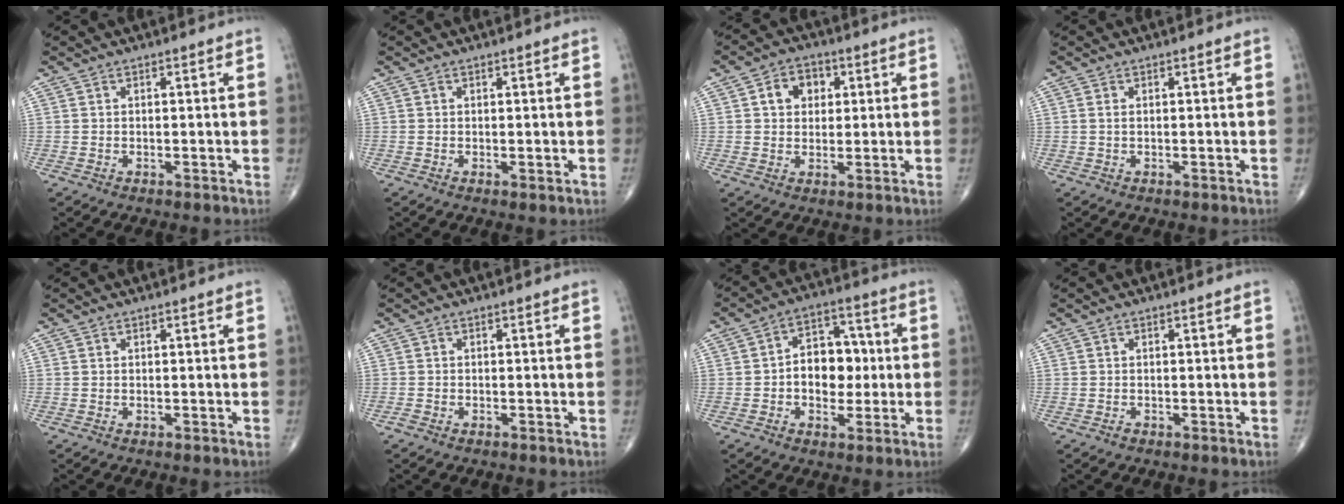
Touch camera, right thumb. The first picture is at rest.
{"total": 0.6, "force": [0.1, 0.2, 0.5], "torque": [-0.012, -0.004, 0.001]}
{"total": 6.3, "force": [1.7, 4.9, 3.5], "torque": [-0.026, 0.004, 0.022]}
{"total": 0.7, "force": [0.2, 0.3, 0.6], "torque": [-0.016, 0.006, 0.006]}
{"total": 0.0}
{"total": 1.0, "force": [-0.7, 0.5, 0.4], "torque": [-0.013, 0.002, -0.015]}
{"total": 10.4, "force": [-0.4, 7.5, 7.3], "torque": [-0.059, 0.025, -0.012]}
{"total": 0.5, "force": [-0.3, 0.3, 0.1], "torque": [-0.001, 0.000, -0.009]}